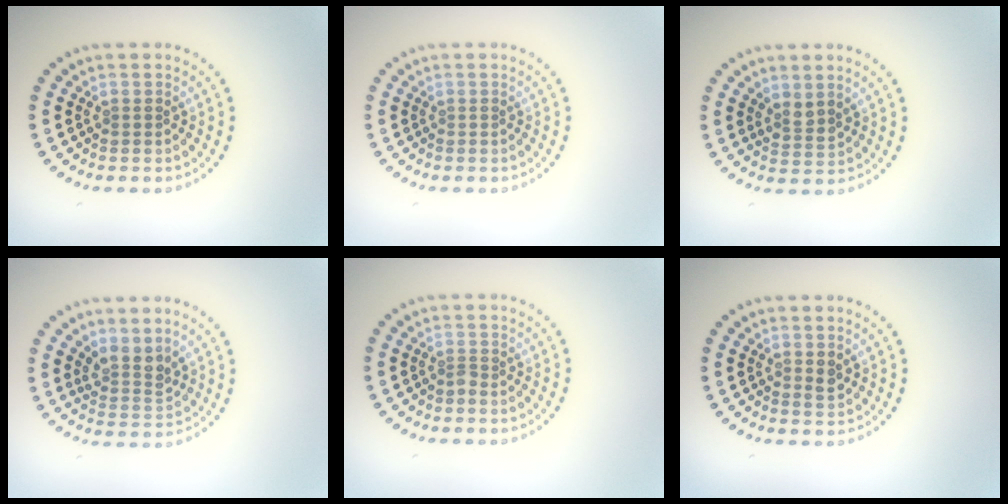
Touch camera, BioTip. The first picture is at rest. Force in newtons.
{"total": 0.0}
{"total": 1.6, "press": 1.3, "slide": 1.0}
{"total": 2.6, "press": 2.0, "slide": 1.7}
{"total": 0.7, "press": 0.5, "slide": 0.5}
{"total": 1.1, "press": 1.1, "slide": 0.2}